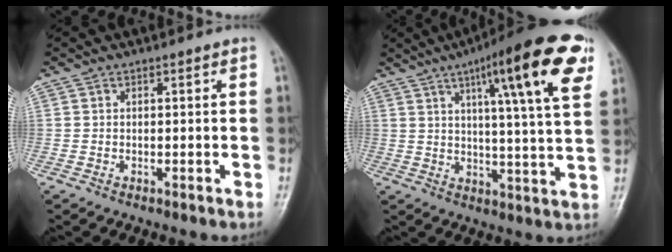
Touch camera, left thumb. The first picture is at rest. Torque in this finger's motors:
{"motor_torque": [0.70, 0.65, 1.70, -1.08, 0.23]}